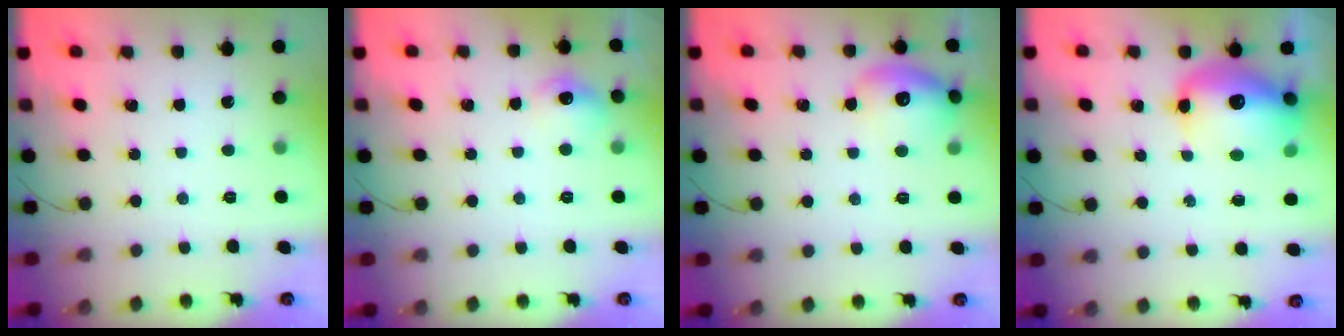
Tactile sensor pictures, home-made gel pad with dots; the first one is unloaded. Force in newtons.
{"total": 7.8, "press": 7.7, "slide": 0.8}
{"total": 14.1, "press": 14.0, "slide": 1.2}
{"total": 15.6, "press": 15.1, "slide": 3.7}